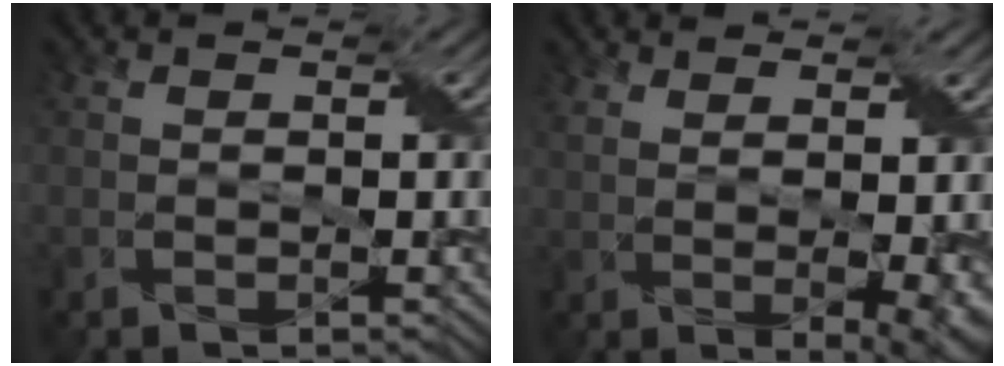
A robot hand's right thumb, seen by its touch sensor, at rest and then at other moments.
{"total": 8.1, "force": [2.7, 2.9, 7.1], "torque": [-0.076, 0.018, 0.039]}